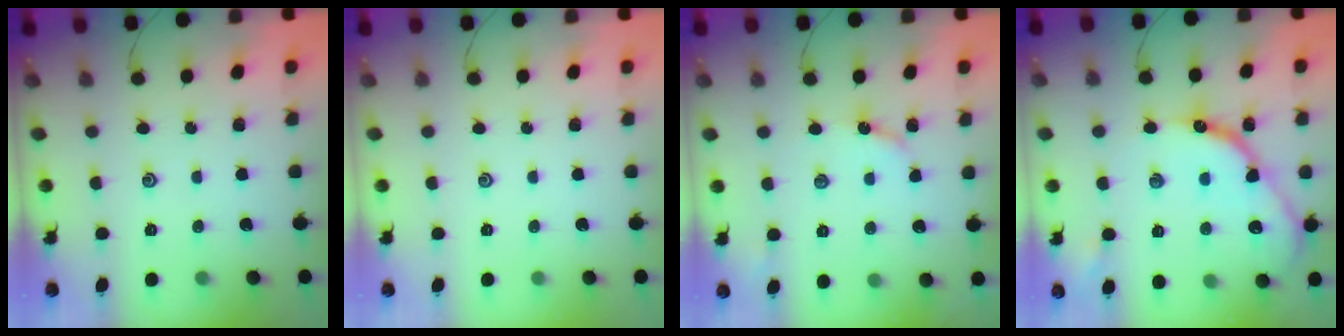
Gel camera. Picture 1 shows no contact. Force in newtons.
{"total": 0.0}
{"total": 4.0, "press": 3.9, "slide": 0.5}
{"total": 14.2, "press": 14.1, "slide": 1.1}